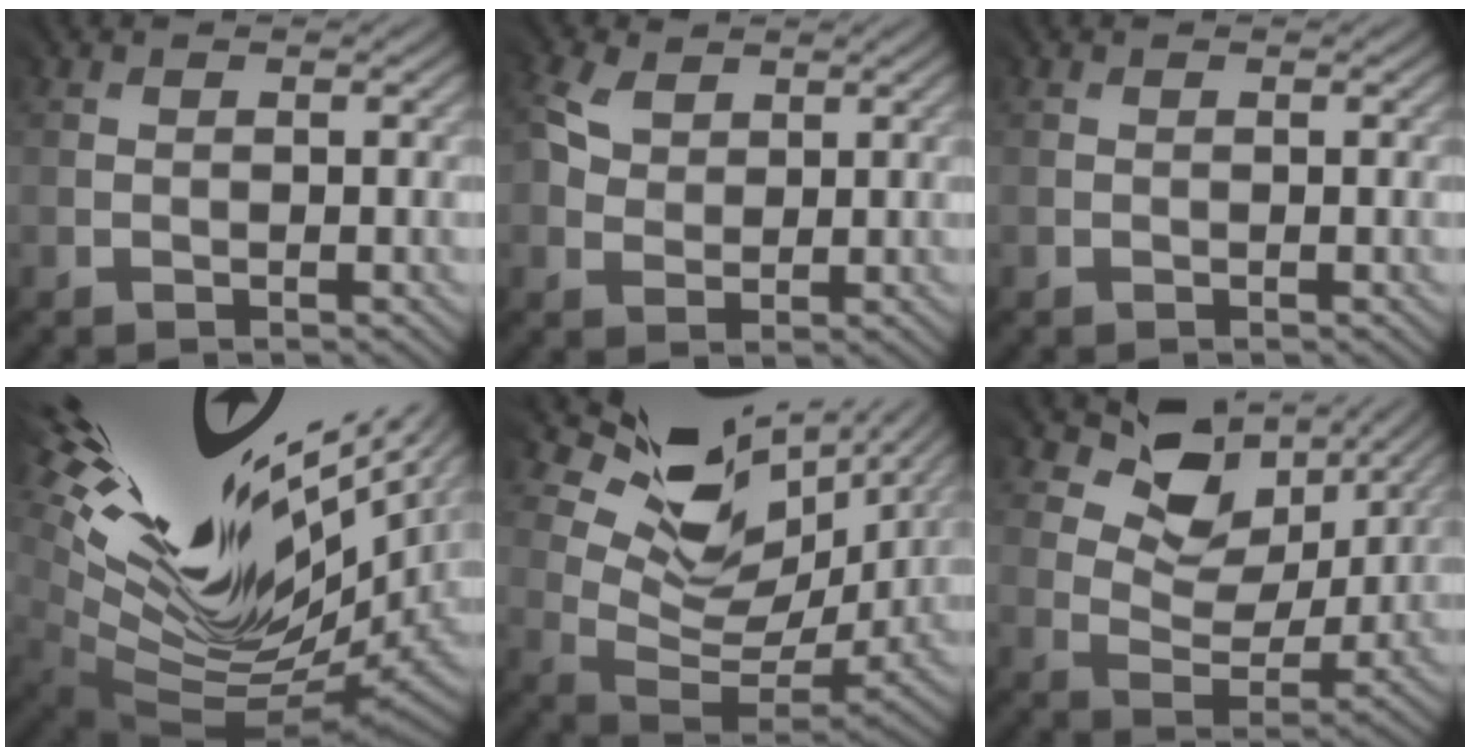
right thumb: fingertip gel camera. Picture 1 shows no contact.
{"total": 5.0, "force": [2.7, 3.8, 1.9], "torque": [-0.088, 0.014, 0.055]}
{"total": 0.0}
{"total": 14.7, "force": [4.5, 5.5, 12.9], "torque": [-0.219, 0.000, 0.097]}
{"total": 12.2, "force": [6.3, 6.2, 8.4], "torque": [-0.158, -0.001, 0.121]}
{"total": 7.8, "force": [4.8, 4.8, 3.9], "torque": [-0.085, -0.005, 0.084]}